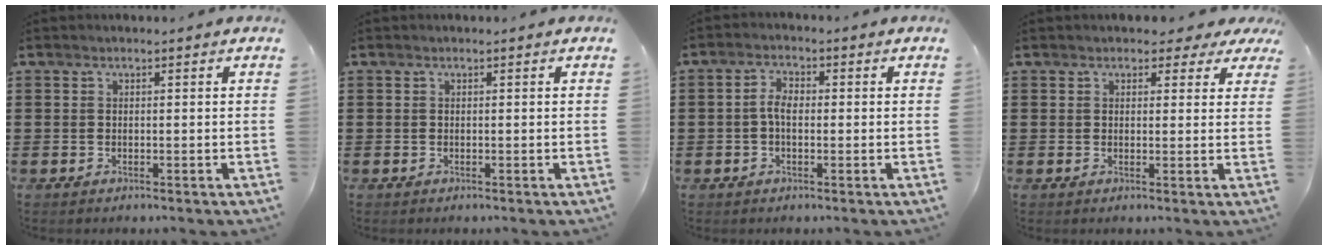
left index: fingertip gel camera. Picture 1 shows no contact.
{"total": 0.0}
{"total": 3.3, "force": [-0.3, 1.6, 2.9], "torque": [-0.061, 0.003, -0.008]}
{"total": 2.2, "force": [1.5, 1.3, 0.9], "torque": [-0.008, 0.003, 0.024]}